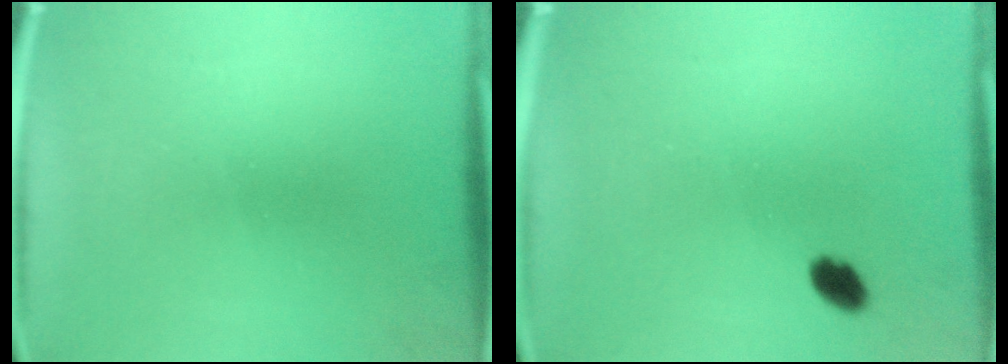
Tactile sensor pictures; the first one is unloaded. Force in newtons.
{"total": 2.8}